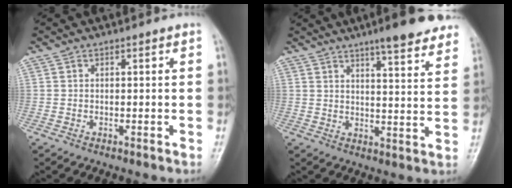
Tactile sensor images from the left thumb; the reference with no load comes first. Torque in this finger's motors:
{"motor_torque": [2.58, 0.81, 1.44, -1.33, 0.06]}